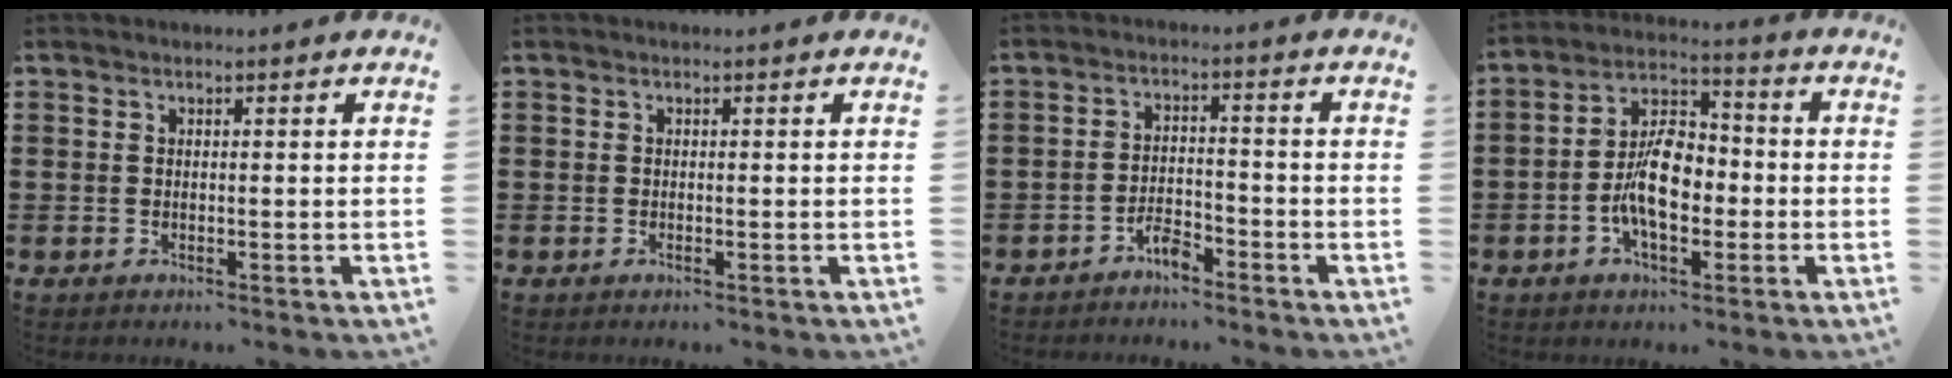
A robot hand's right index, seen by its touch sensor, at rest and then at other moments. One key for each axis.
{"total": 0.0}
{"total": 3.3, "fx": -2.8, "fy": 0.9, "fz": 1.4, "tx": -0.028, "ty": 0.009, "tz": -0.055}
{"total": 9.1, "fx": -2.0, "fy": 4.8, "fz": 7.5, "tx": -0.148, "ty": 0.004, "tz": -0.042}